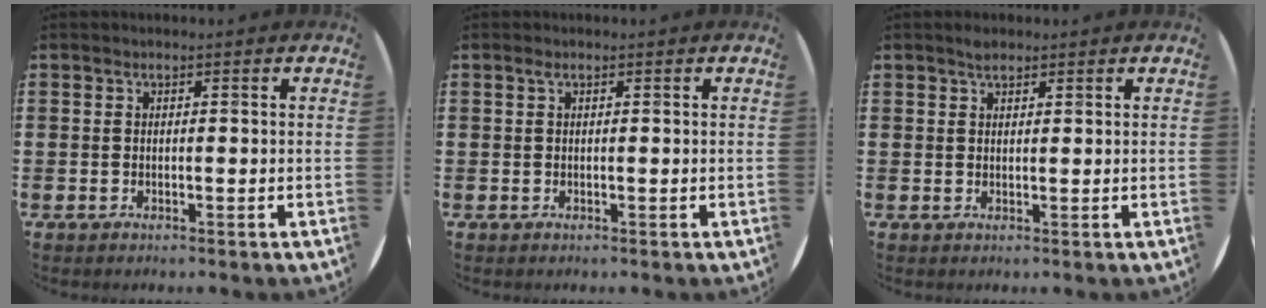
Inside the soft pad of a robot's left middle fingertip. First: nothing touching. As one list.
[{"total": 0.0}, {"total": 1.3, "force": [1.2, 0.5, 0.4], "torque": [-0.001, -0.001, 0.020]}]